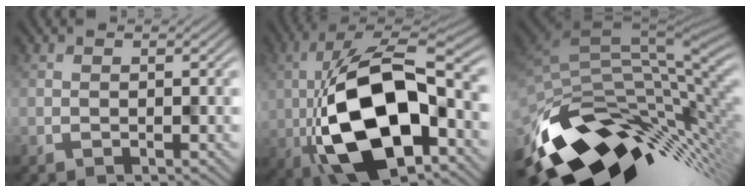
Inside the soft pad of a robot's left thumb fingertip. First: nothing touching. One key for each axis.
{"total": 17.2, "fx": -2.6, "fy": 8.9, "fz": 14.4, "tx": -0.282, "ty": -0.004, "tz": -0.054}
{"total": 15.0, "fx": -6.0, "fy": 8.1, "fz": 11.1, "tx": -0.224, "ty": -0.040, "tz": -0.091}